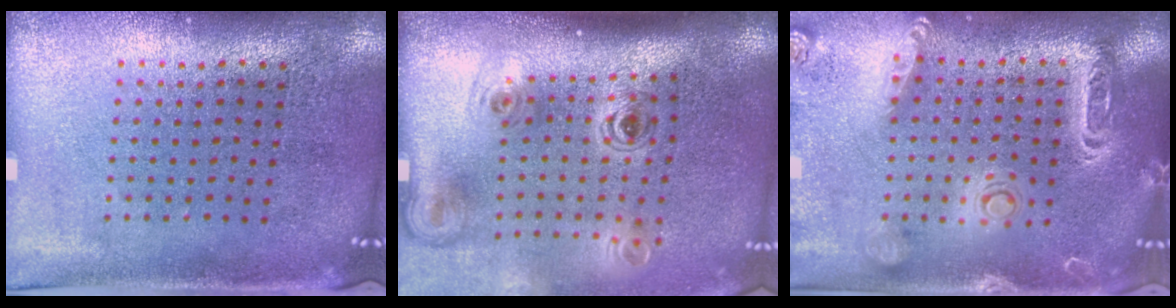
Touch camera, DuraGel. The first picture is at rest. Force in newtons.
{"total": 2.2, "press": 1.5, "slide": 1.6}
{"total": 2.1, "press": 1.9, "slide": 0.9}